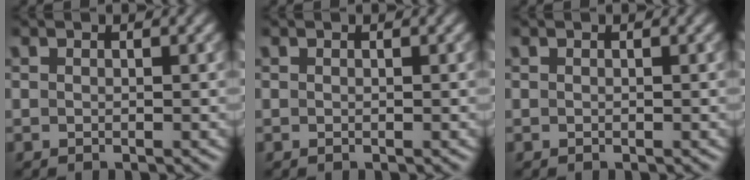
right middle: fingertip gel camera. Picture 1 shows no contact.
{"total": 0.0}
{"total": 0.0}